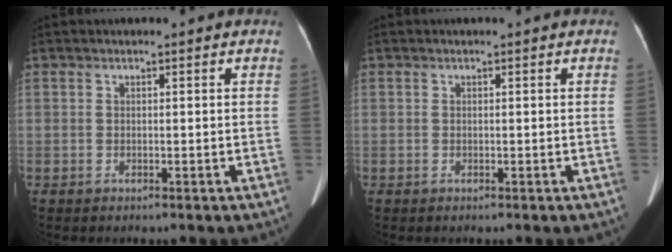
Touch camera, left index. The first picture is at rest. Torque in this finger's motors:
{"motor_torque": [0.00, 0.00, 0.00, 0.00]}